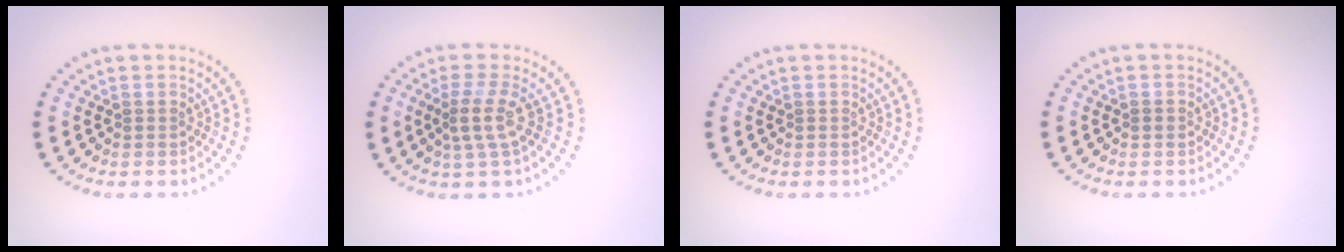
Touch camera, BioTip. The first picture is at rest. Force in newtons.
{"total": 2.7, "press": 1.9, "slide": 1.8}
{"total": 0.0}
{"total": 0.7, "press": 0.7, "slide": 0.1}